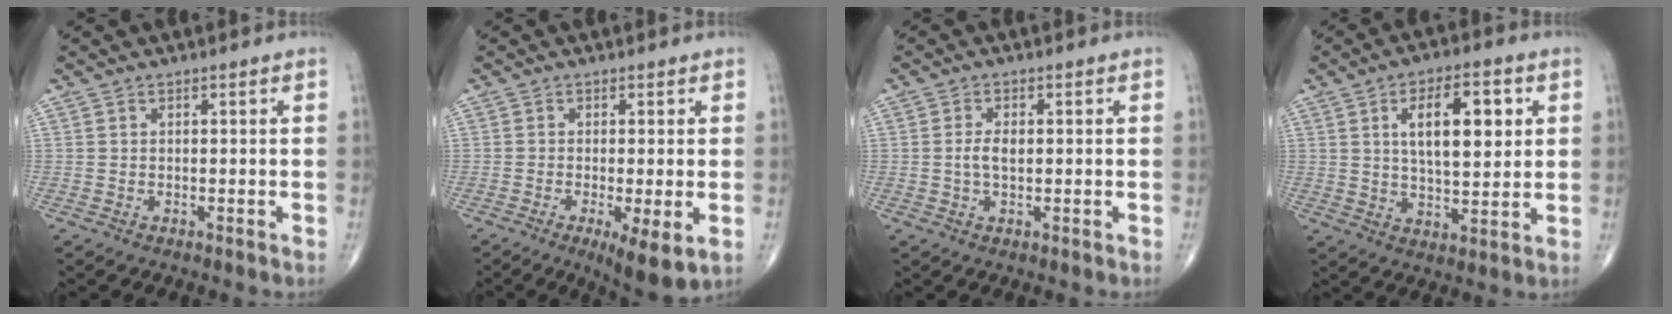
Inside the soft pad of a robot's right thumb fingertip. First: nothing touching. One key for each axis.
{"total": 7.1, "fx": -2.1, "fy": 1.6, "fz": 6.6, "tx": -0.108, "ty": -0.022, "tz": -0.032}
{"total": 3.0, "fx": 0.0, "fy": 1.5, "fz": 2.6, "tx": -0.054, "ty": 0.003, "tz": 0.000}
{"total": 12.7, "fx": 3.4, "fy": 5.6, "fz": 10.8, "tx": -0.150, "ty": -0.010, "tz": 0.057}